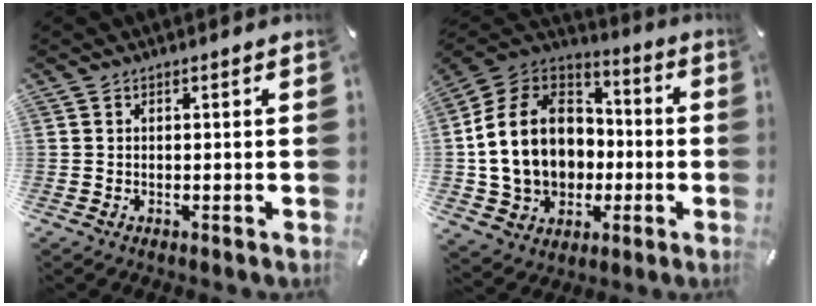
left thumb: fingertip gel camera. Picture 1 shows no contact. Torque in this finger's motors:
{"motor_torque": [2.46, 2.47, 2.21, 0.38, 0.25]}